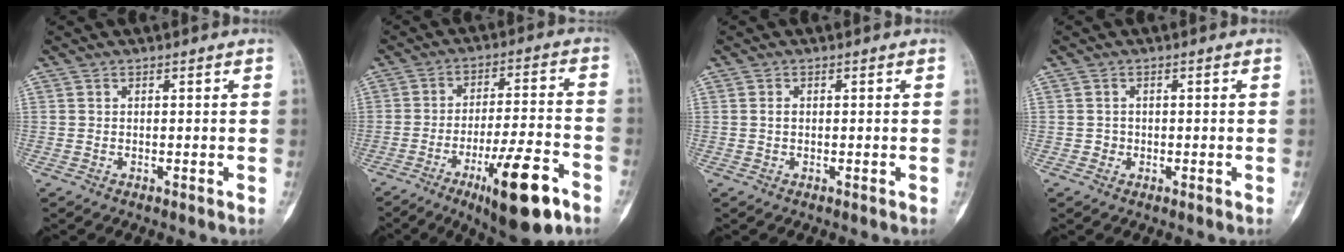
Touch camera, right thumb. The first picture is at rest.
{"total": 16.0, "force": [-8.4, 3.6, 13.2], "torque": [-0.208, 0.039, -0.123]}
{"total": 1.0, "force": [0.1, 0.7, 0.7], "torque": [-0.012, 0.003, 0.001]}
{"total": 1.1, "force": [-0.3, 1.0, 0.1], "torque": [0.008, 0.006, -0.008]}